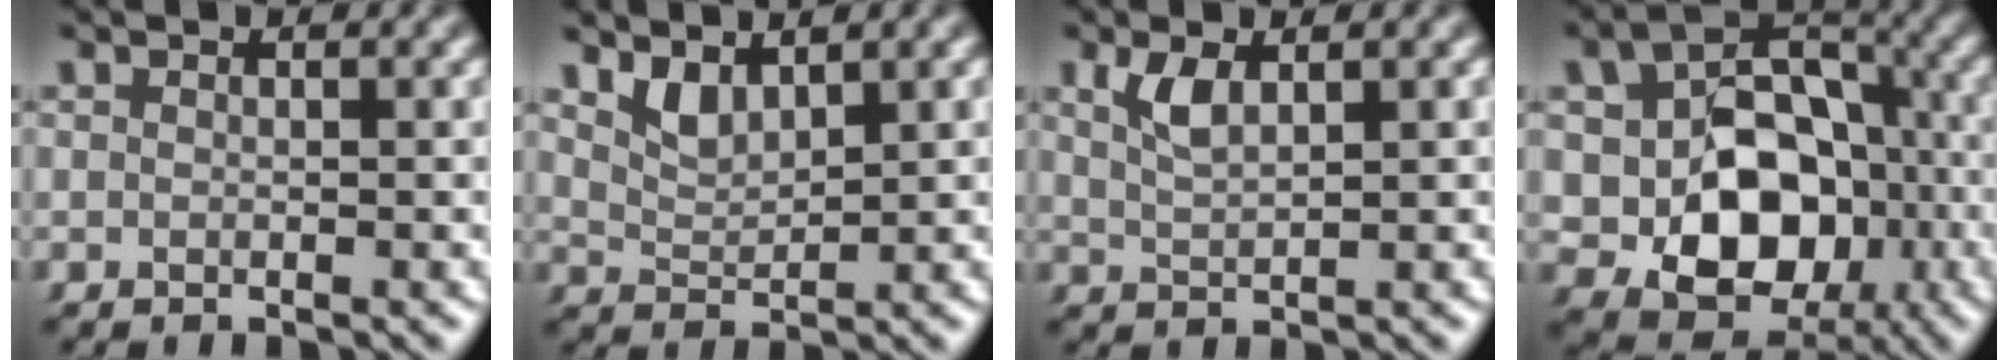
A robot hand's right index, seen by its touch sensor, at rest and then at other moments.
{"total": 2.3, "force": [1.6, 1.2, 1.2], "torque": [-0.033, -0.010, 0.034]}
{"total": 2.1, "force": [1.2, 0.8, 1.6], "torque": [-0.036, -0.005, 0.029]}
{"total": 12.5, "force": [-1.5, 10.1, 7.2], "torque": [-0.144, -0.041, -0.014]}